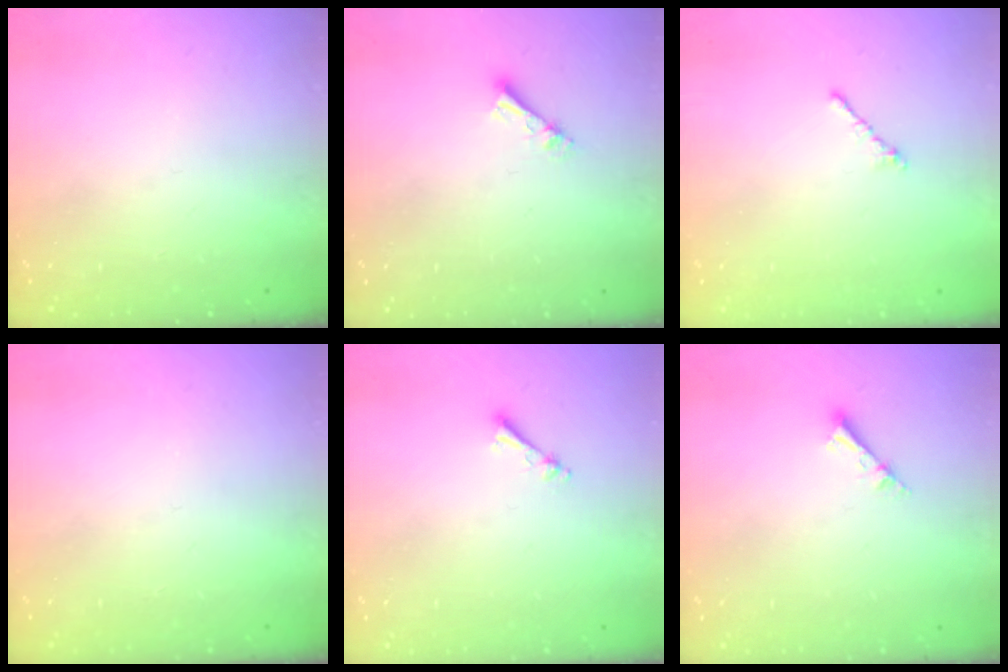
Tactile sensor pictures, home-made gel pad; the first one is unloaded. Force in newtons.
{"total": 4.4, "press": 4.4, "slide": 0.5}
{"total": 0.9, "press": 0.7, "slide": 0.5}
{"total": 0.0}
{"total": 2.5, "press": 2.5, "slide": 0.3}
{"total": 2.5, "press": 2.5, "slide": 0.1}